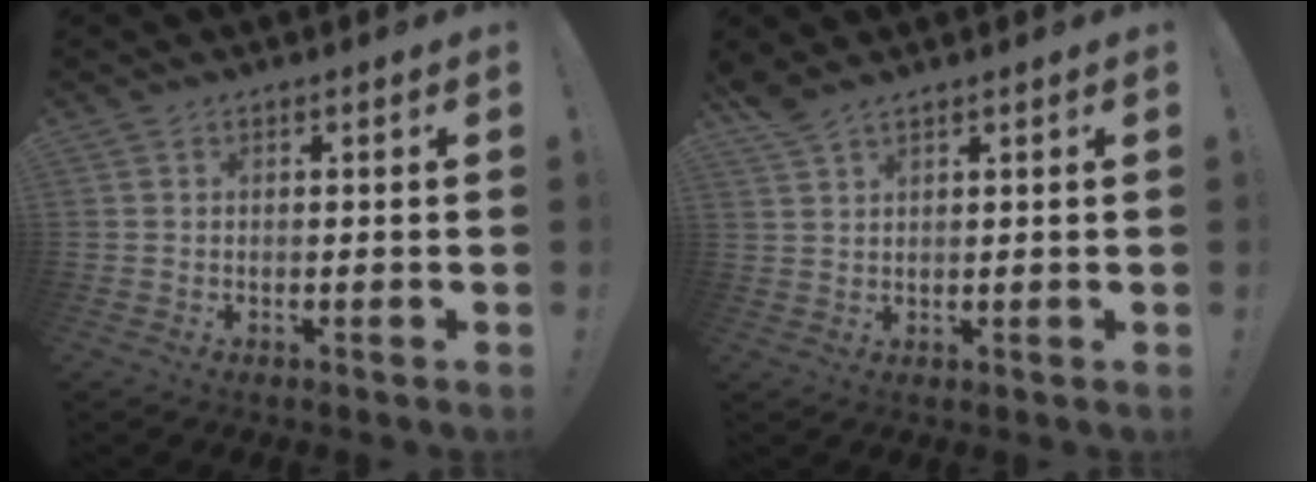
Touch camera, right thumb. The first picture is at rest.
{"total": 3.0, "force": [2.6, 0.3, 1.5], "torque": [-0.035, -0.014, 0.048]}